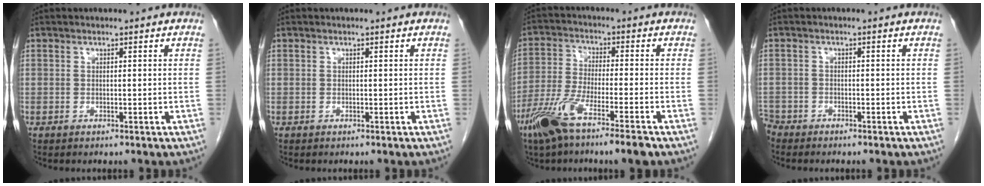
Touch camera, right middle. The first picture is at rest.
{"total": 0.0}
{"total": 10.1, "force": [-6.5, 0.6, 7.7], "torque": [-0.159, -0.020, -0.124]}
{"total": 3.0, "force": [-2.8, 1.2, 0.1], "torque": [-0.006, -0.003, -0.055]}